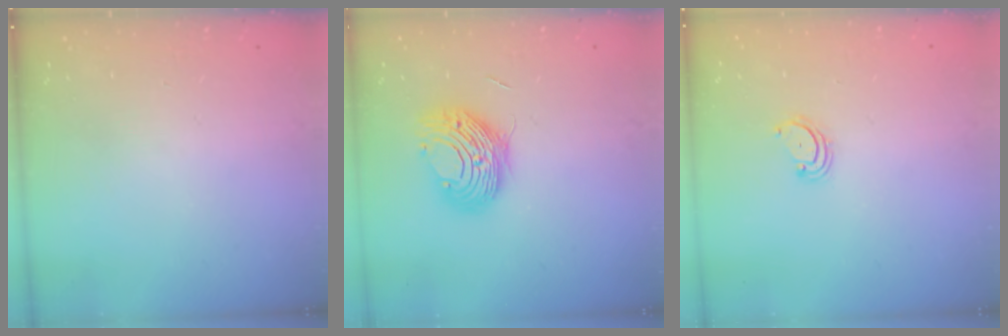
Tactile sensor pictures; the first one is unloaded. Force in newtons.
{"total": 11.0, "press": 10.9, "slide": 1.1}
{"total": 2.9, "press": 2.9, "slide": 0.3}